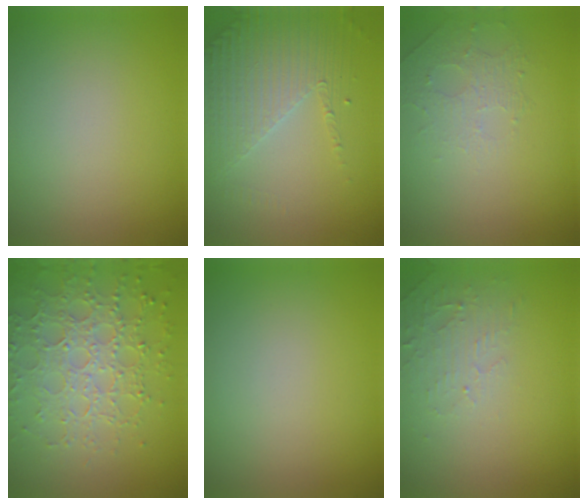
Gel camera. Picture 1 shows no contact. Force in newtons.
{"total": 4.5, "press": 3.4, "slide": 2.9}
{"total": 1.5, "press": 1.0, "slide": 1.1}
{"total": 6.1, "press": 5.0, "slide": 3.6}
{"total": 0.0}
{"total": 2.4, "press": 2.3, "slide": 0.5}